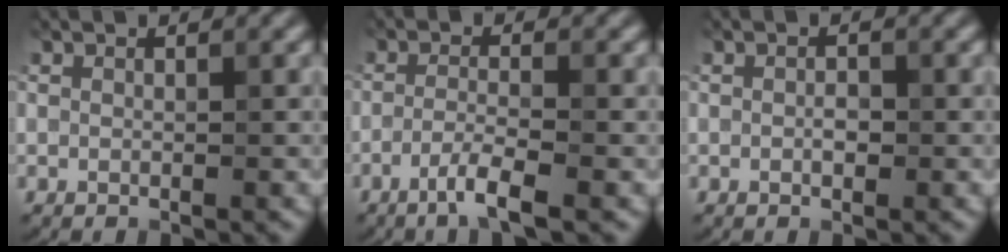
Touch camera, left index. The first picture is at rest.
{"total": 2.9, "force": [-1.6, 0.3, 2.4], "torque": [-0.042, 0.004, -0.040]}
{"total": 1.0, "force": [-0.1, 0.6, 0.9], "torque": [-0.015, 0.000, -0.001]}